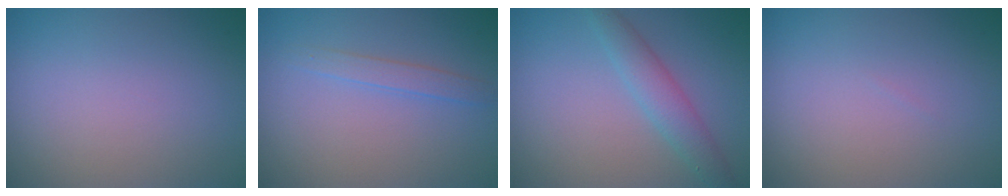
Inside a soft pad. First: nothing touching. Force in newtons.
{"total": 1.3, "press": 1.3, "slide": 0.1}
{"total": 2.9, "press": 2.9, "slide": 0.1}
{"total": 0.0}